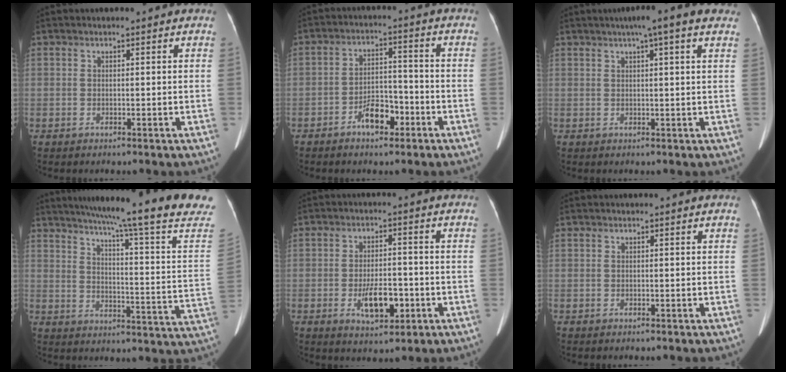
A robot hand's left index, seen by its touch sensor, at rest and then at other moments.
{"total": 5.8, "force": [-3.4, 2.7, 3.8], "torque": [-0.072, 0.015, -0.056]}
{"total": 7.6, "force": [5.2, 0.4, 5.6], "torque": [-0.075, 0.033, 0.059]}
{"total": 25.2, "force": [20.7, -1.0, 14.3], "torque": [-0.208, -0.061, 0.256]}
{"total": 6.5, "force": [-2.3, 2.8, 5.4], "torque": [-0.096, -0.002, -0.031]}
{"total": 0.0}